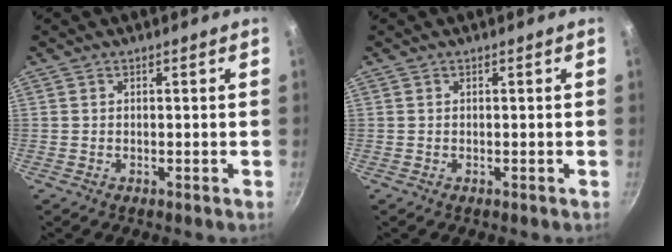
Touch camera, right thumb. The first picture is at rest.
{"total": 0.0}